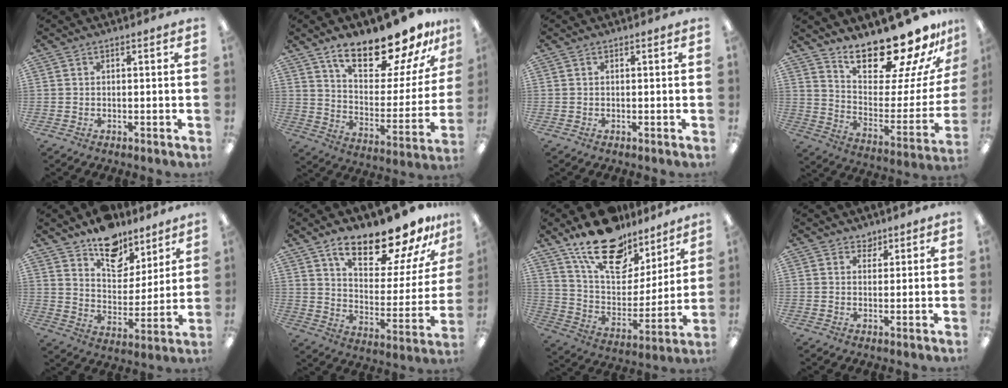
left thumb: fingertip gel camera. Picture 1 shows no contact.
{"total": 20.6, "force": [16.4, 6.6, 10.5], "torque": [-0.164, -0.111, 0.278]}
{"total": 0.0}
{"total": 22.4, "force": [19.0, 5.3, 10.6], "torque": [-0.152, -0.153, 0.313]}
{"total": 12.8, "force": [10.4, 6.8, 3.4], "torque": [-0.050, -0.077, 0.193]}
{"total": 20.0, "force": [15.5, 6.6, 10.7], "torque": [-0.167, -0.106, 0.261]}
{"total": 21.1, "force": [15.6, 10.1, 9.9], "torque": [-0.173, -0.095, 0.279]}
{"total": 2.3, "force": [1.8, 1.3, 0.2], "torque": [0.010, -0.009, 0.031]}